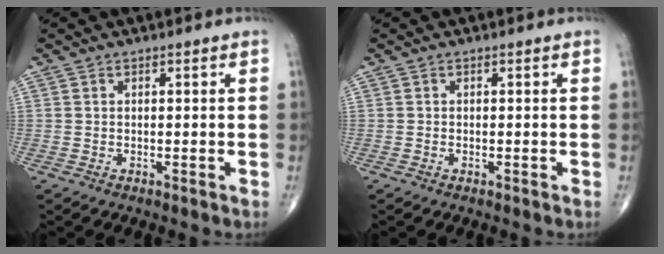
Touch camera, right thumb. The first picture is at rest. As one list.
[{"total": 0.0}]